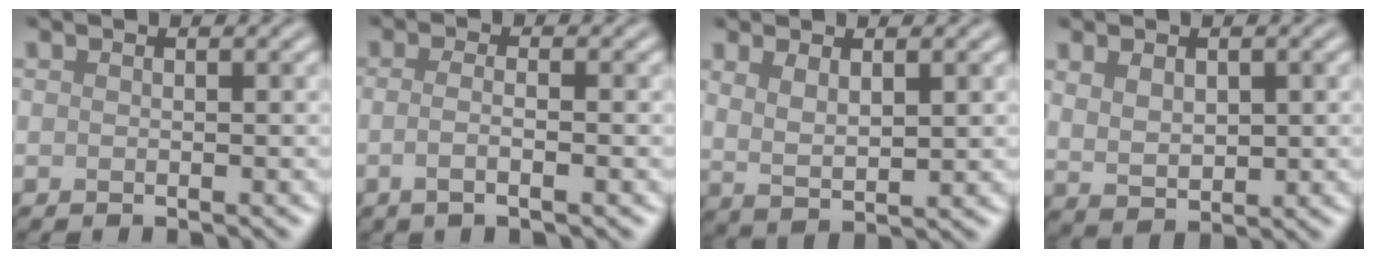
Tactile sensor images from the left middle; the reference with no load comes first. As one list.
[{"total": 2.6, "force": [-0.5, 0.9, 2.3], "torque": [-0.034, -0.005, -0.016]}, {"total": 3.1, "force": [1.4, 1.1, 2.5], "torque": [-0.055, -0.009, 0.032]}, {"total": 3.1, "force": [0.8, 1.9, 2.4], "torque": [-0.051, -0.005, 0.024]}]